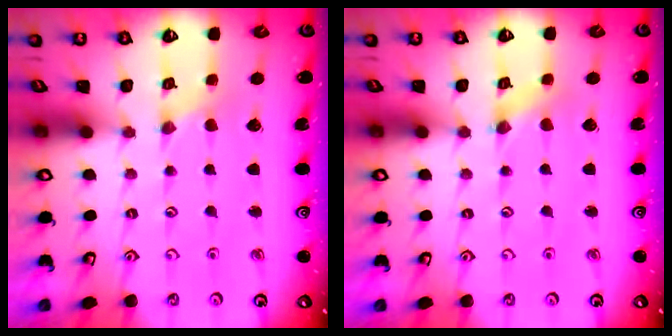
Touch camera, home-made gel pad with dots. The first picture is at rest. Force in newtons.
{"total": 0.0}